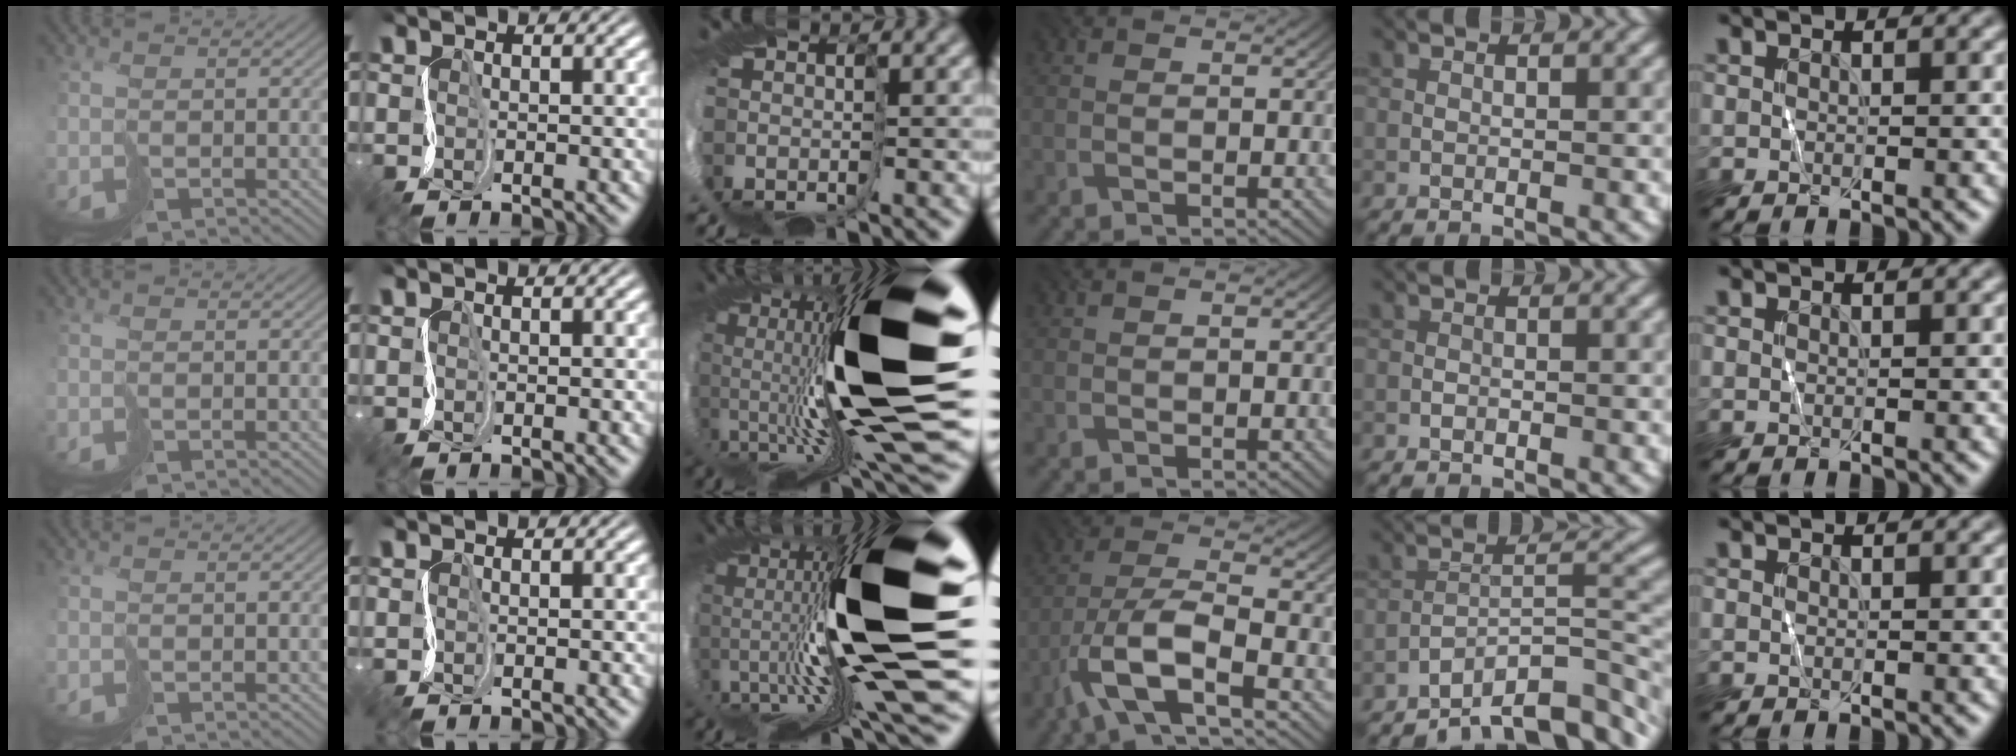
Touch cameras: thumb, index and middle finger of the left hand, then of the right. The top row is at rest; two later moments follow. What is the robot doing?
{"motion": "cut", "object": "tape"}